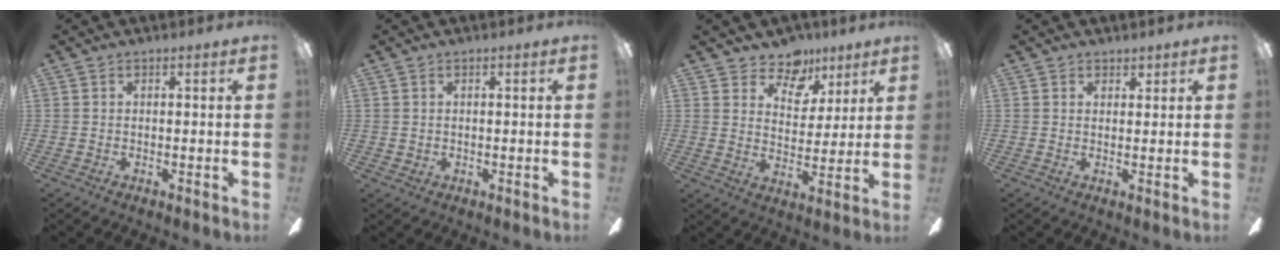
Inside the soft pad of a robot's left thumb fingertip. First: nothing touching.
{"total": 1.1, "force": [0.7, 0.9, -0.2], "torque": [0.003, 0.004, 0.012]}
{"total": 9.6, "force": [7.2, 5.8, 2.5], "torque": [-0.043, -0.047, 0.134]}
{"total": 2.0, "force": [1.6, 1.2, 0.0], "torque": [0.007, -0.001, 0.029]}